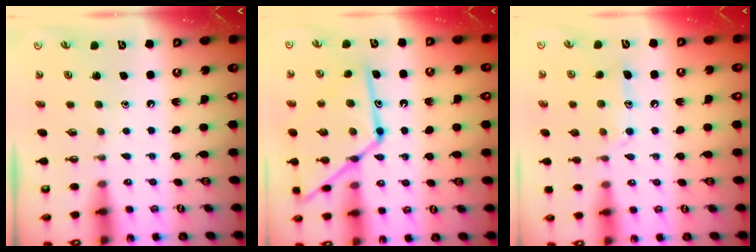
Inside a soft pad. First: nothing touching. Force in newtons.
{"total": 19.2, "press": 19.1, "slide": 1.5}
{"total": 11.9, "press": 11.9, "slide": 0.9}